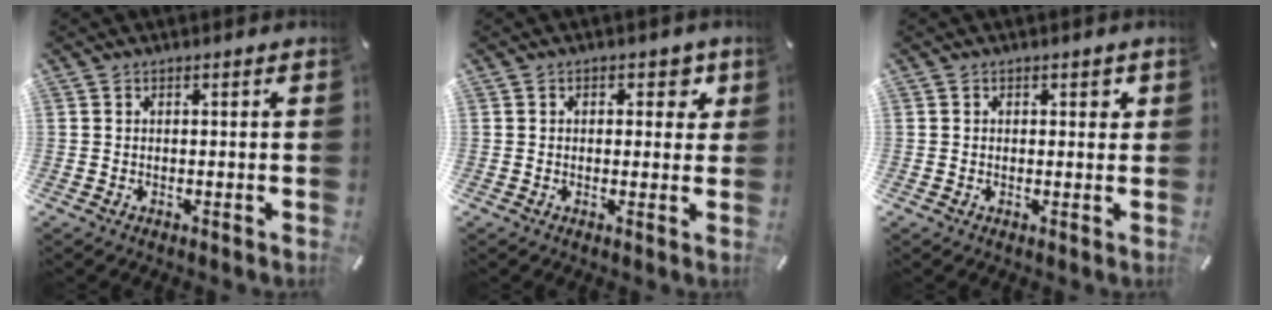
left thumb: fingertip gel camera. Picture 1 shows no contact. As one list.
[{"total": 4.2, "force": [1.2, 2.9, 2.8], "torque": [-0.019, -0.003, 0.011]}, {"total": 1.4, "force": [0.3, 1.1, 0.8], "torque": [0.000, 0.001, -0.001]}]